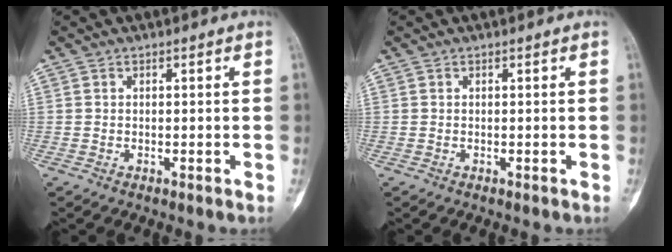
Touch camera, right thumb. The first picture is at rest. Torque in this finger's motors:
{"motor_torque": [0.00, 0.00, 0.02, -0.02, 0.00]}